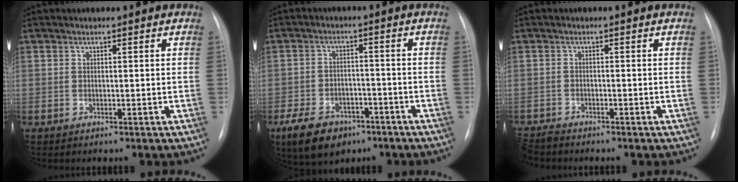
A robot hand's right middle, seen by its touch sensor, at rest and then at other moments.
{"total": 9.7, "force": [-6.1, 5.8, 4.7], "torque": [-0.089, 0.003, -0.095]}
{"total": 3.2, "force": [-3.2, 0.4, 0.3], "torque": [-0.002, -0.013, -0.060]}